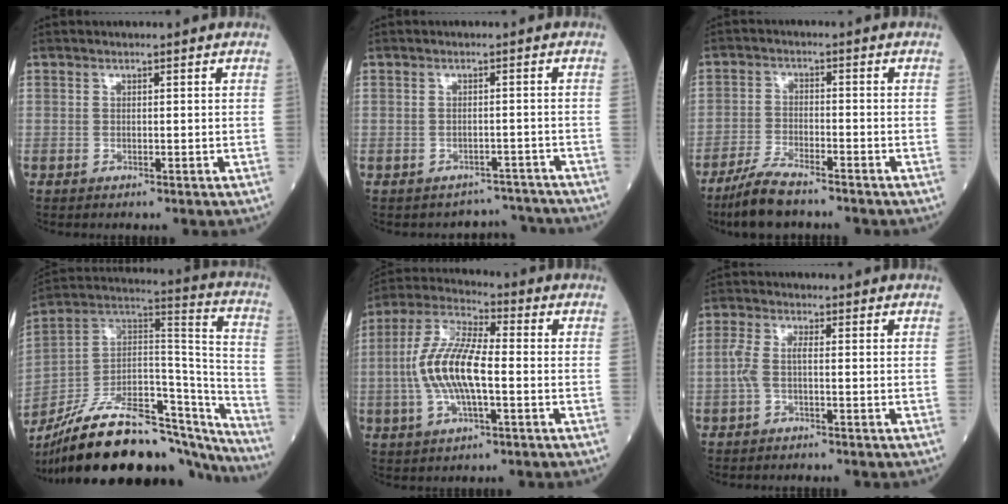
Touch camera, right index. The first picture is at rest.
{"total": 4.0, "force": [-3.7, 1.0, -1.3], "torque": [0.020, 0.021, -0.043]}
{"total": 6.8, "force": [-5.6, 1.1, 3.7], "torque": [-0.080, -0.017, -0.105]}
{"total": 30.7, "force": [-24.8, 8.7, 15.9], "torque": [-0.240, 0.018, -0.383]}
{"total": 12.1, "force": [-1.3, 3.4, 11.6], "torque": [-0.246, 0.012, -0.027]}
{"total": 3.1, "force": [-0.6, 0.8, 3.0], "torque": [-0.077, 0.008, -0.015]}